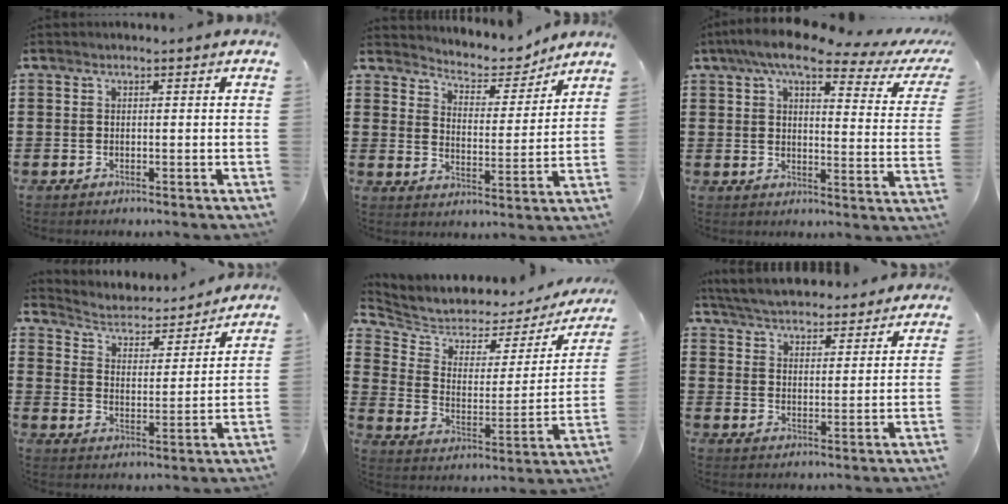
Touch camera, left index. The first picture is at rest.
{"total": 4.7, "force": [4.5, 1.2, 0.8], "torque": [-0.034, -0.035, 0.070]}
{"total": 8.8, "force": [6.3, 1.7, 6.0], "torque": [-0.121, -0.019, 0.104]}
{"total": 3.1, "force": [3.0, 0.6, 0.5], "torque": [-0.031, -0.030, 0.041]}
{"total": 4.5, "force": [4.0, 1.9, 0.3], "torque": [-0.043, -0.034, 0.064]}
{"total": 5.5, "force": [5.4, 0.5, 0.7], "torque": [-0.038, -0.028, 0.096]}